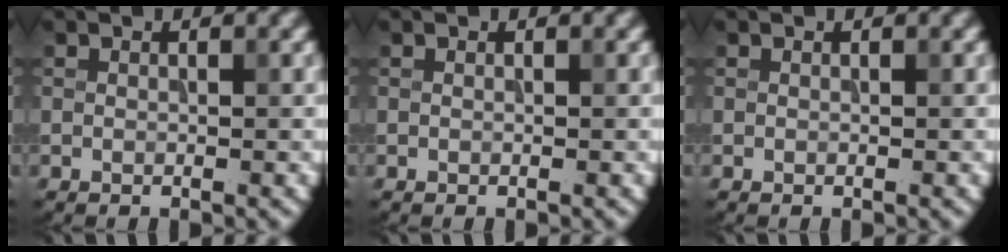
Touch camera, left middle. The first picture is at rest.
{"total": 0.0}
{"total": 0.0}